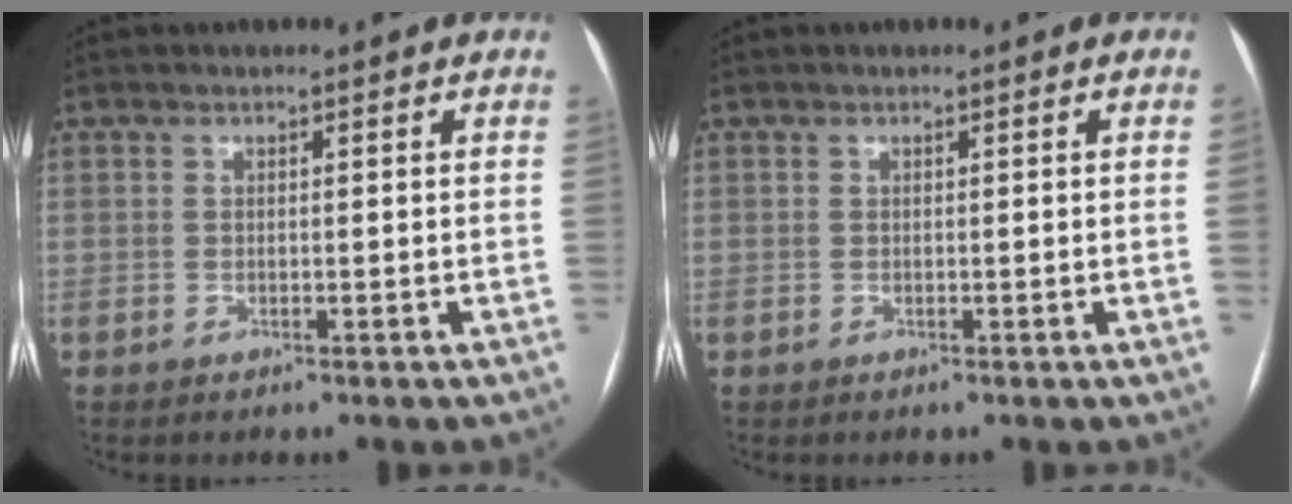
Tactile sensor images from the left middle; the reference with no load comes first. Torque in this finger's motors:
{"motor_torque": [0.62, -0.62, -0.33, -0.19]}